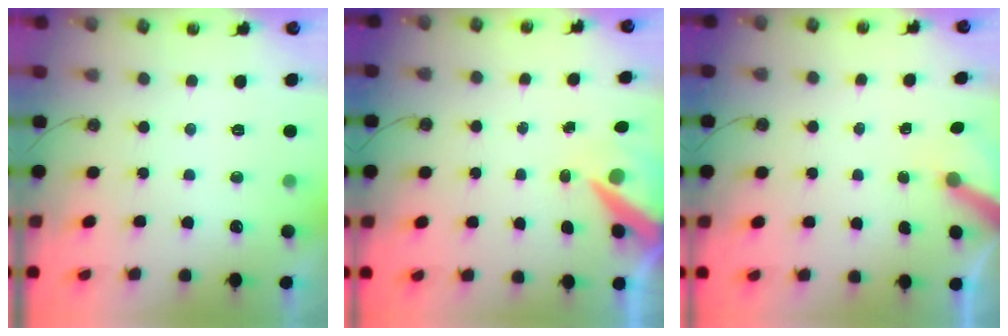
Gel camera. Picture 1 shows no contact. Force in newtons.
{"total": 9.0, "press": 9.0, "slide": 0.8}
{"total": 5.0, "press": 4.9, "slide": 0.4}